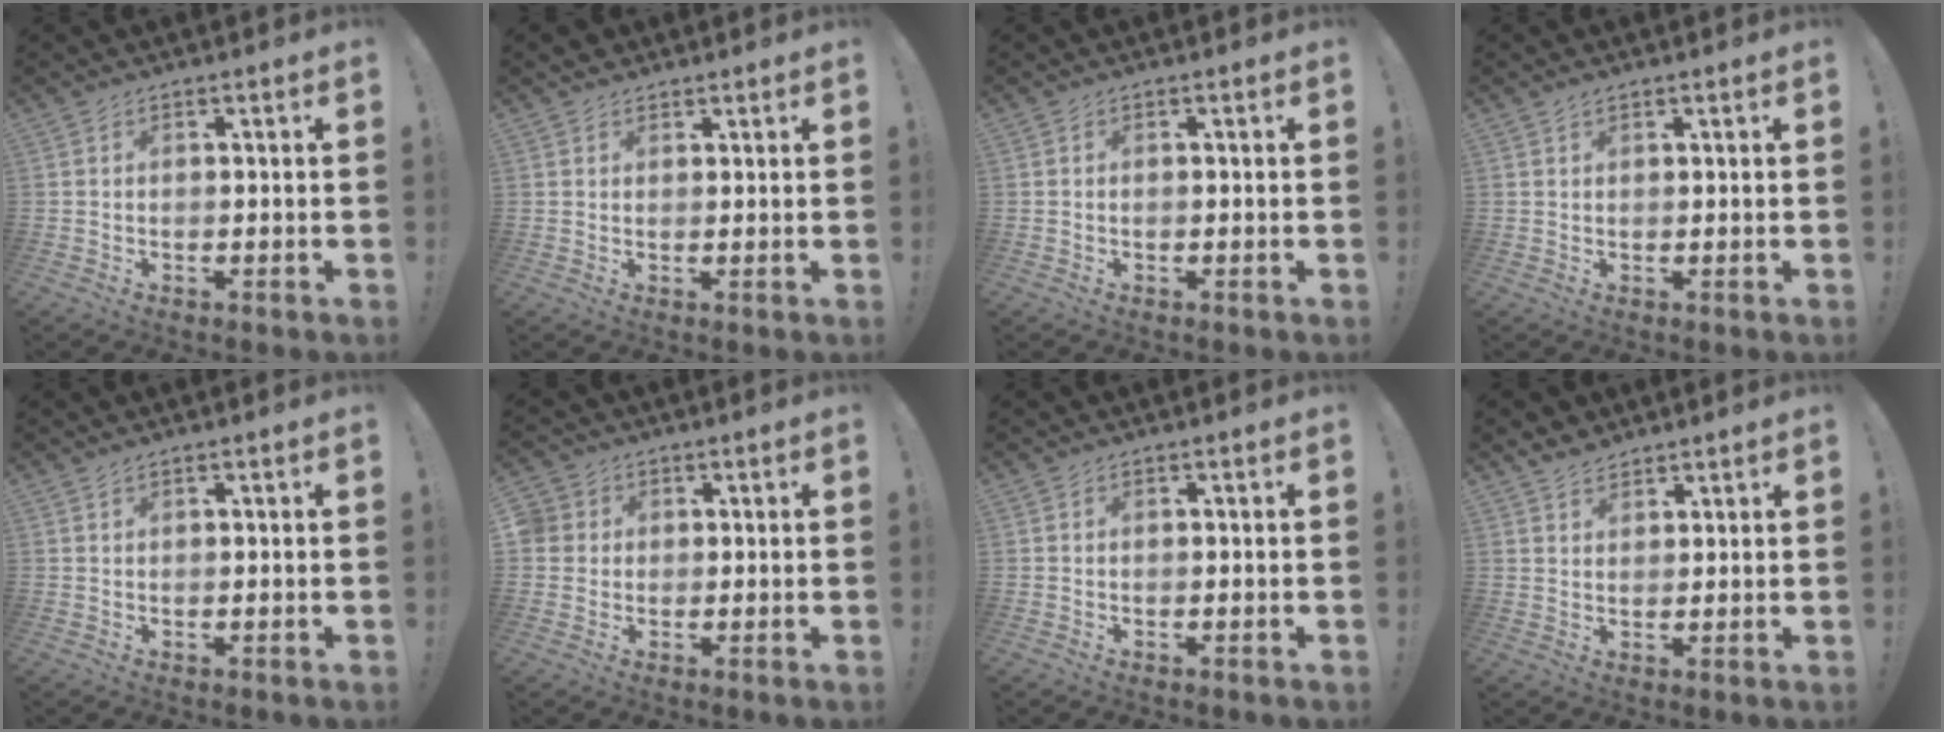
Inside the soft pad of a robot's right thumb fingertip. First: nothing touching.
{"total": 1.9, "force": [1.4, 1.3, 0.2], "torque": [0.001, -0.007, 0.026]}
{"total": 0.0}
{"total": 1.0, "force": [0.9, 0.4, 0.4], "torque": [-0.007, -0.002, 0.016]}
{"total": 0.5, "force": [0.4, 0.0, 0.3], "torque": [-0.005, -0.001, 0.007]}
{"total": 4.1, "force": [0.6, 3.9, 1.1], "torque": [-0.025, 0.004, 0.010]}
{"total": 0.0}
{"total": 3.7, "force": [3.2, 1.8, 0.9], "torque": [-0.016, -0.019, 0.060]}